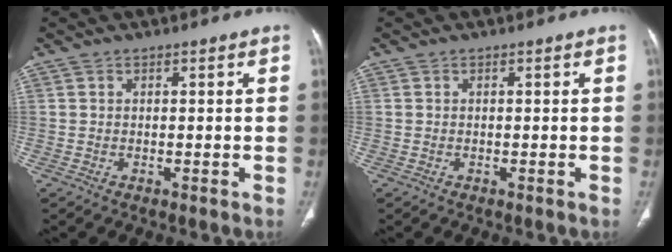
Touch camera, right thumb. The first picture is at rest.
{"total": 0.0}